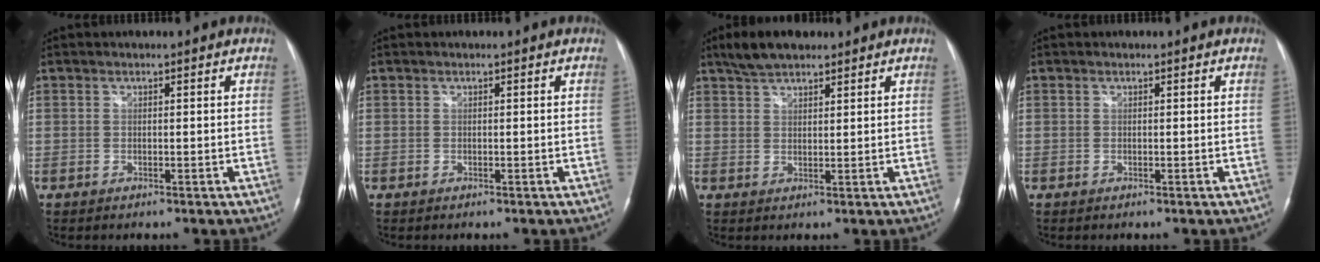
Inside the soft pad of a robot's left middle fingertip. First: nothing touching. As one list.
[{"total": 0.0}, {"total": 5.4, "force": [4.2, 2.0, 2.7], "torque": [-0.059, 0.017, 0.079]}, {"total": 0.0}]